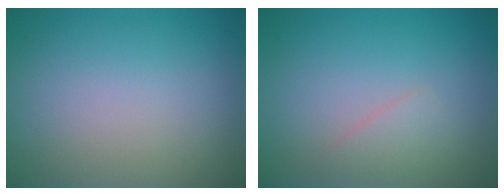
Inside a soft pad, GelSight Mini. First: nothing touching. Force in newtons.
{"total": 1.4, "press": 1.4, "slide": 0.0}